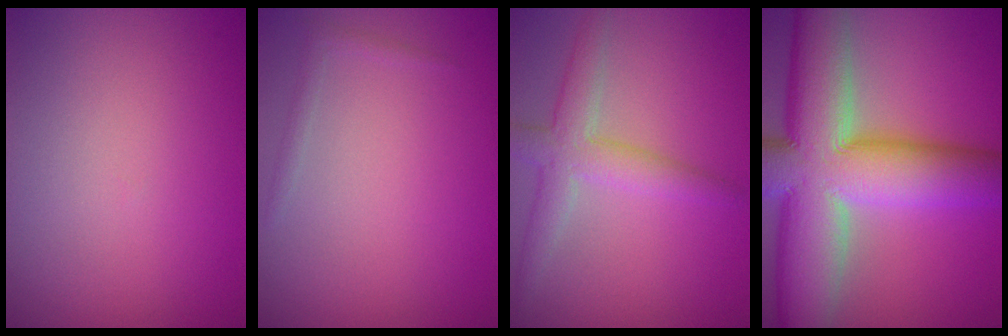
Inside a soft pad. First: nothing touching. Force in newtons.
{"total": 0.8, "press": 0.8, "slide": 0.1}
{"total": 3.6, "press": 3.6, "slide": 0.2}
{"total": 15.3, "press": 15.3, "slide": 0.8}